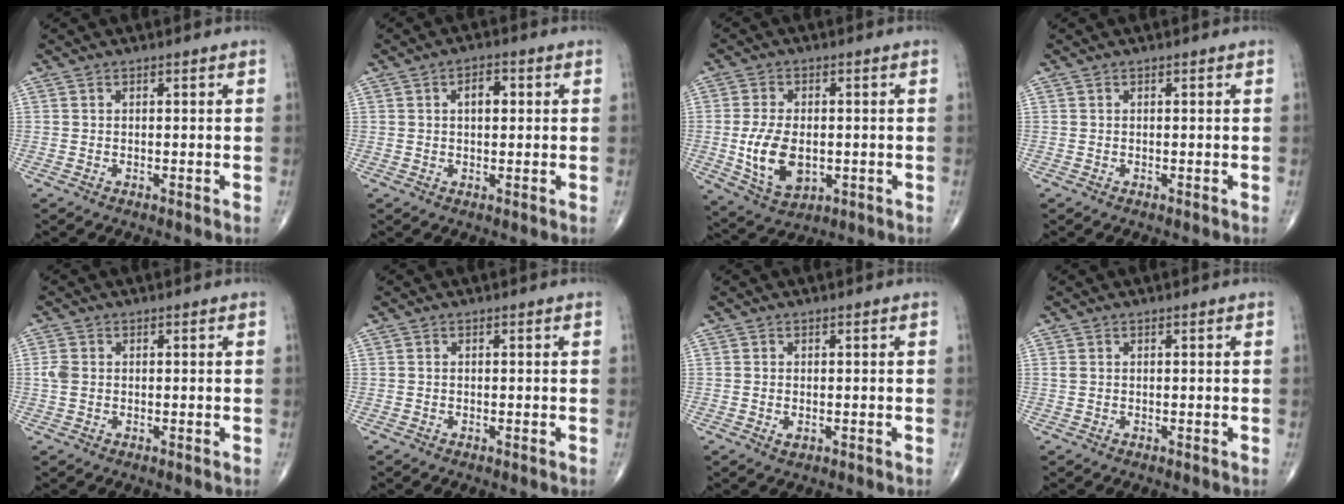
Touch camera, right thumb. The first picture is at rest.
{"total": 3.6, "force": [0.8, 2.0, 2.9], "torque": [-0.038, 0.006, 0.009]}
{"total": 10.7, "force": [-1.3, 6.4, 8.4], "torque": [-0.146, -0.007, -0.012]}
{"total": 0.0}
{"total": 2.4, "force": [0.0, 1.8, 1.6], "torque": [-0.043, 0.004, -0.001]}
{"total": 0.0}
{"total": 1.3, "force": [-0.2, 0.8, 1.0], "torque": [-0.015, 0.000, -0.002]}
{"total": 0.8, "force": [0.1, 0.6, 0.5], "torque": [-0.016, 0.004, 0.006]}